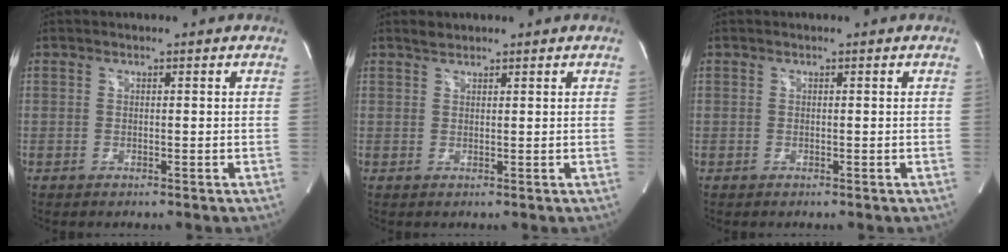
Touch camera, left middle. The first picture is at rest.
{"total": 1.3, "force": [1.2, 0.4, 0.3], "torque": [-0.009, 0.007, 0.023]}
{"total": 0.0}